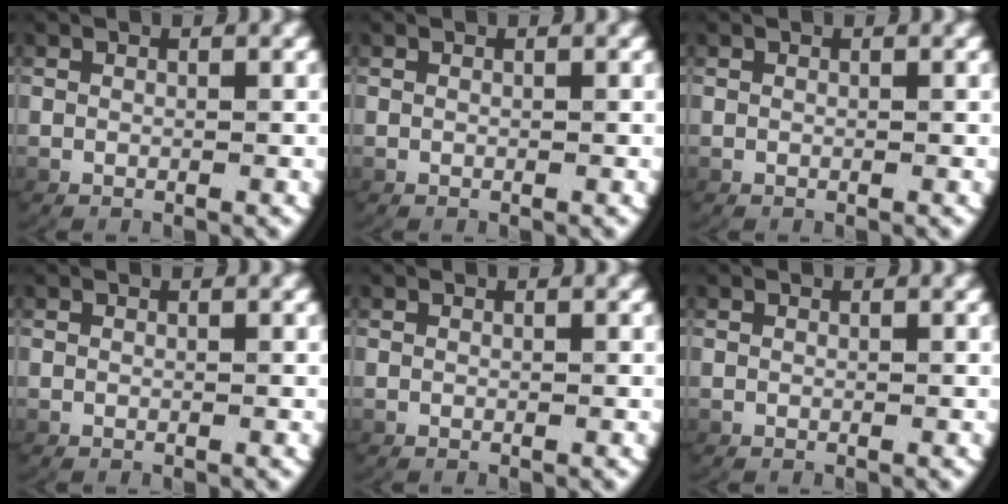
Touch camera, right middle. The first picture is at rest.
{"total": 0.0}
{"total": 0.0}
{"total": 0.0}
{"total": 0.0}
{"total": 0.0}